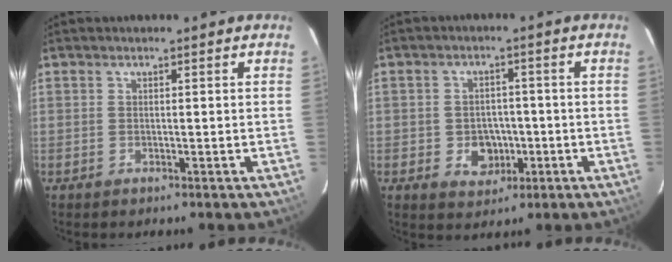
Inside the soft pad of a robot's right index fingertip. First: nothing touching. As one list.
[{"total": 5.6, "force": [-1.6, 4.7, 2.7], "torque": [-0.057, 0.008, -0.008]}]